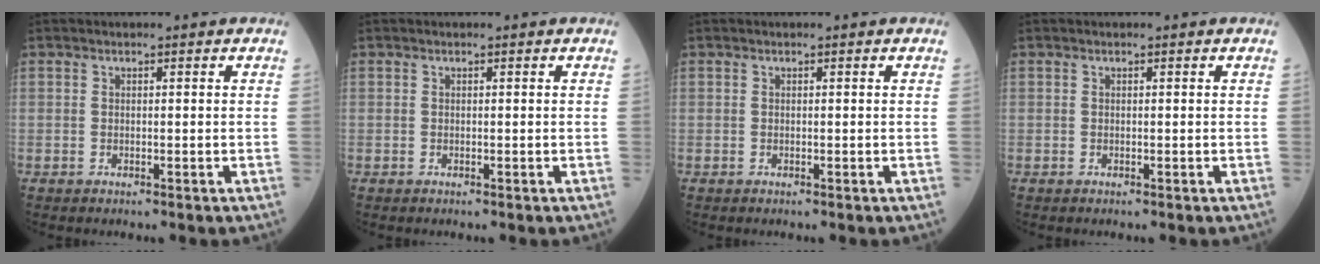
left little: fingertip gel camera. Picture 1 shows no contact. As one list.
[{"total": 0.0}, {"total": 0.0}, {"total": 0.0}]